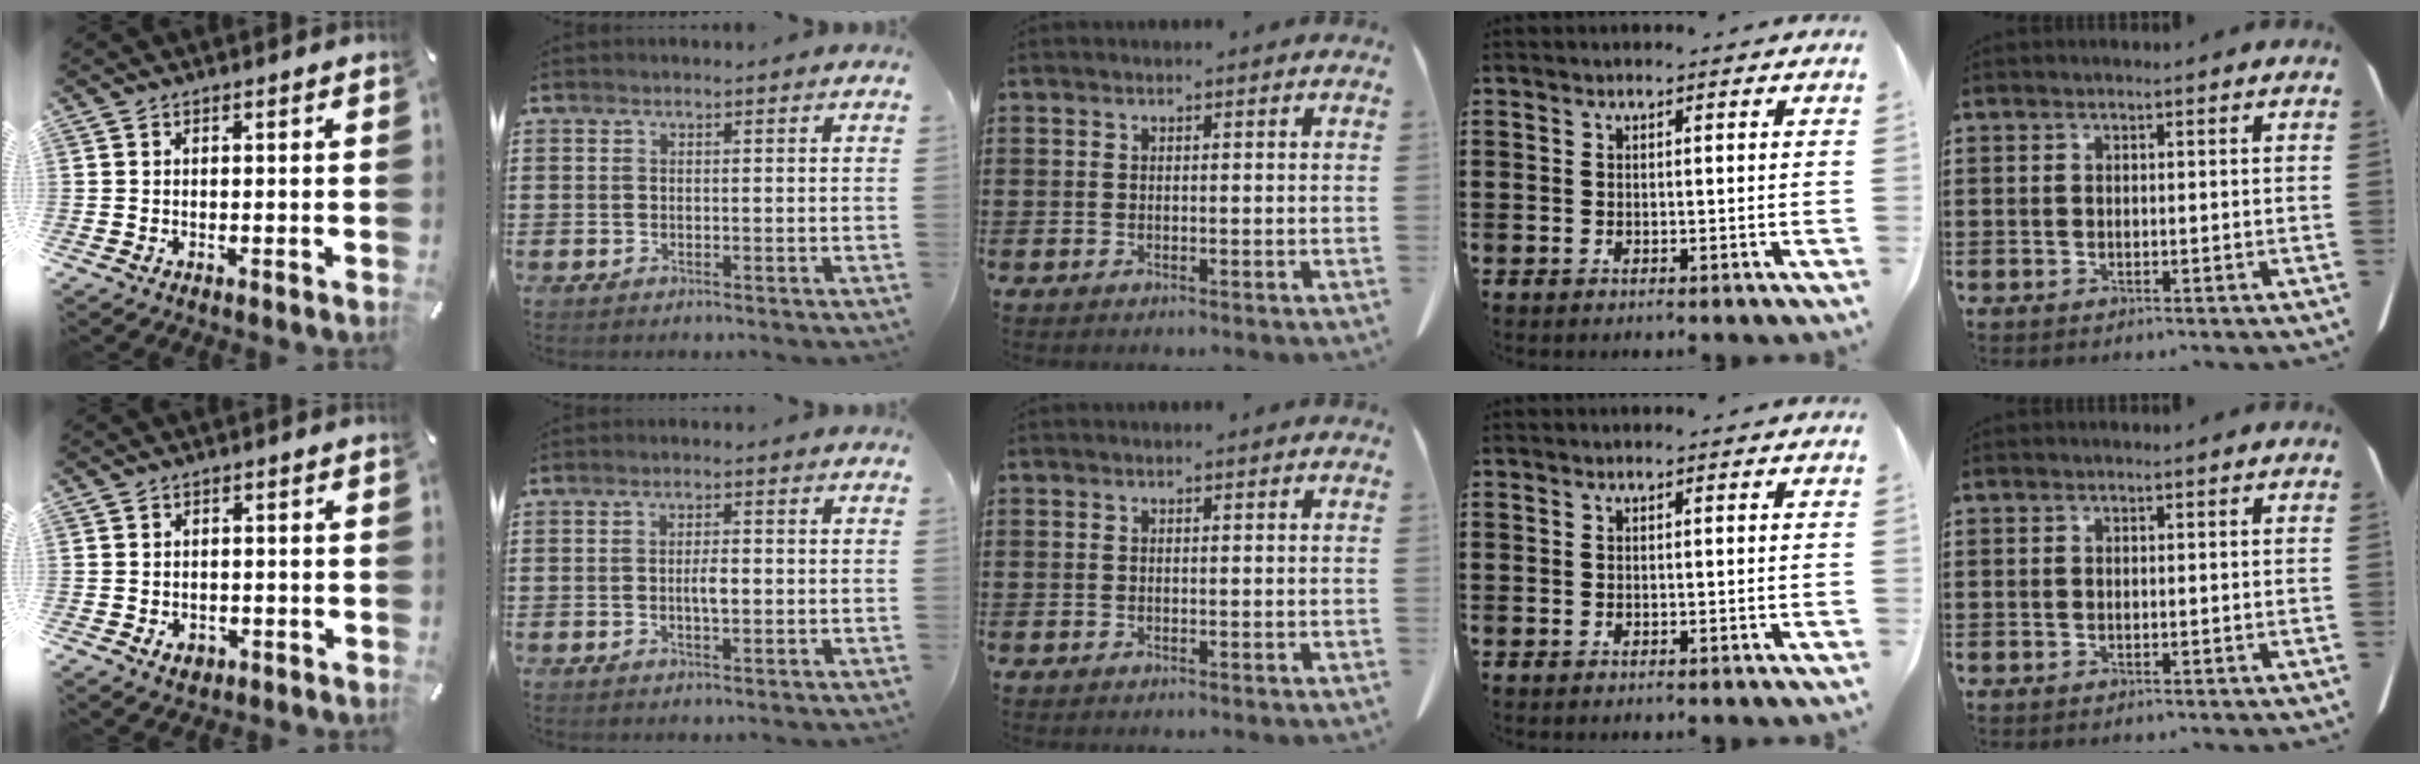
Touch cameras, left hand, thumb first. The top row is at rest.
{"thumb": {"total": 2.9, "force": [-1.2, 2.2, 1.3], "torque": [-0.021, 0.004, -0.020]}, "index": {"total": 2.7, "force": [-0.2, 0.8, 2.5], "torque": [-0.048, 0.001, -0.005]}}